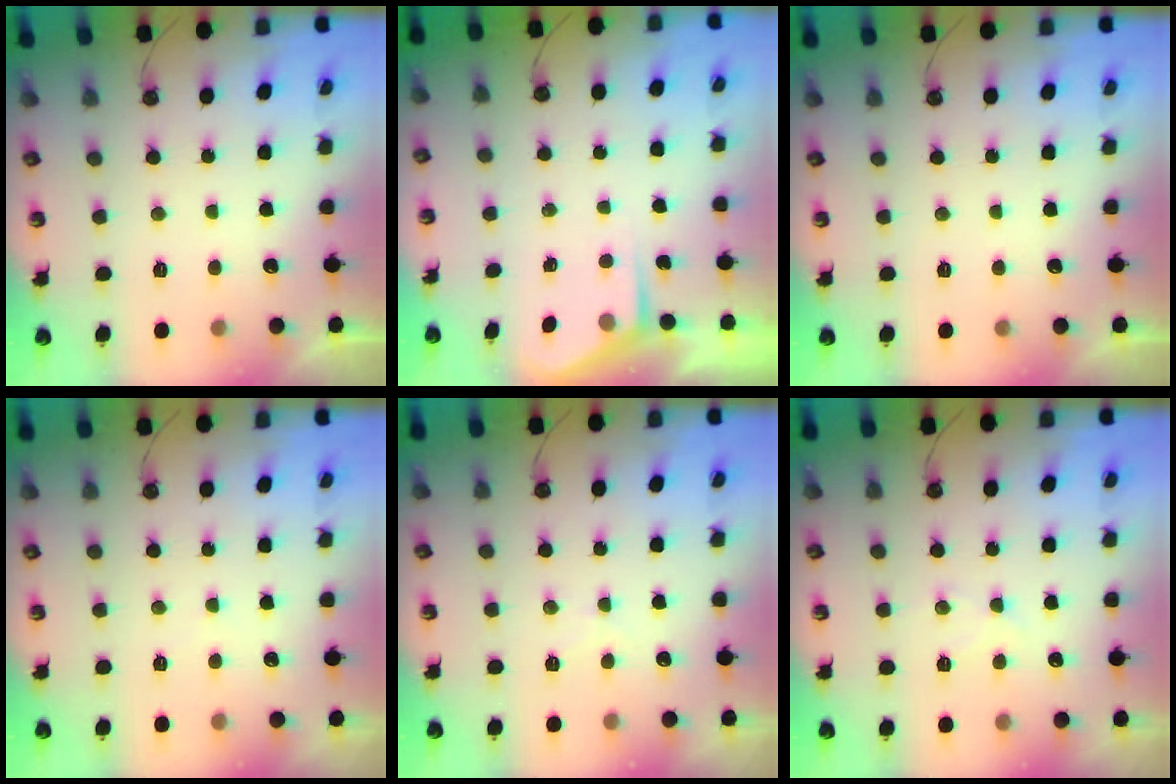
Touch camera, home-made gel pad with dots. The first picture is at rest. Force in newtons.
{"total": 2.7, "press": 2.7, "slide": 0.4}
{"total": 0.0}
{"total": 2.3, "press": 2.2, "slide": 0.4}
{"total": 6.5, "press": 6.4, "slide": 0.7}
{"total": 6.6, "press": 6.5, "slide": 0.8}